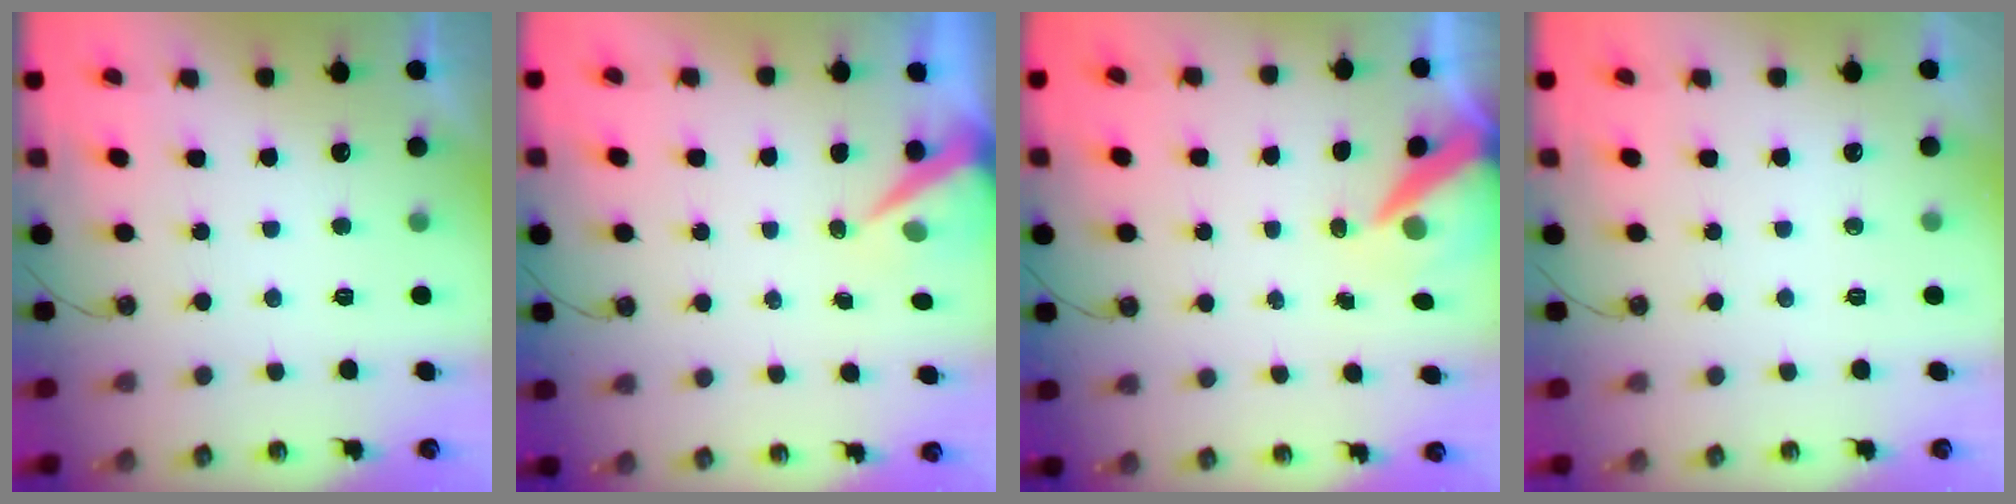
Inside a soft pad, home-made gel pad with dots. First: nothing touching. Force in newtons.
{"total": 7.2, "press": 7.2, "slide": 0.2}
{"total": 9.0, "press": 9.0, "slide": 0.8}
{"total": 0.0}